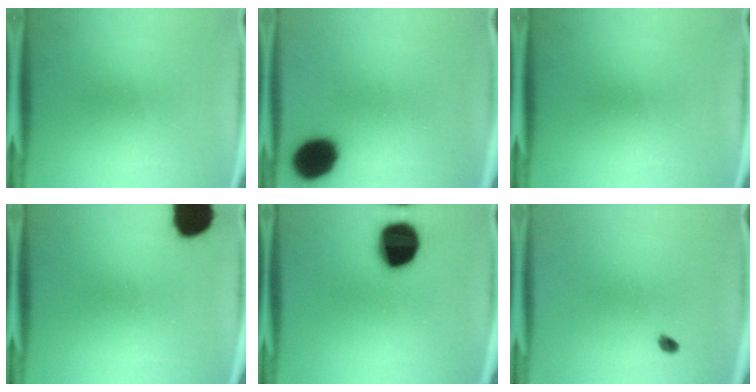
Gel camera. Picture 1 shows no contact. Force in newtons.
{"total": 14.8}
{"total": 0.0}
{"total": 9.4}
{"total": 18.0}
{"total": 2.0}